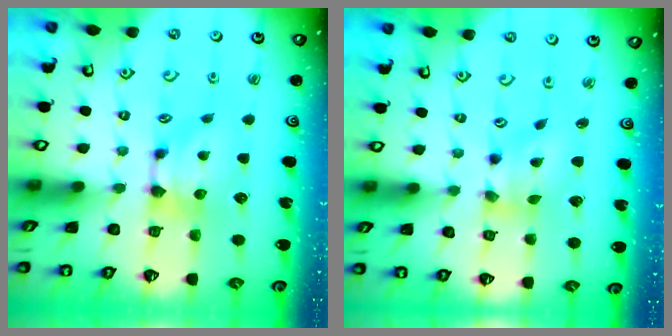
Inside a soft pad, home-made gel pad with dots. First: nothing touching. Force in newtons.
{"total": 2.7, "press": 2.3, "slide": 1.4}